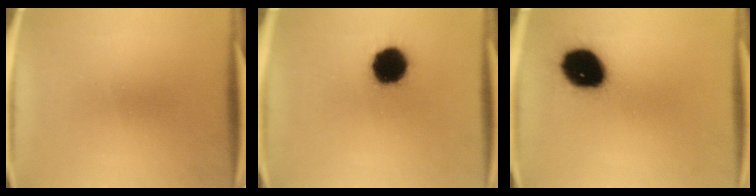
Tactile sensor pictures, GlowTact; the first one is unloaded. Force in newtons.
{"total": 13.5}
{"total": 16.4}